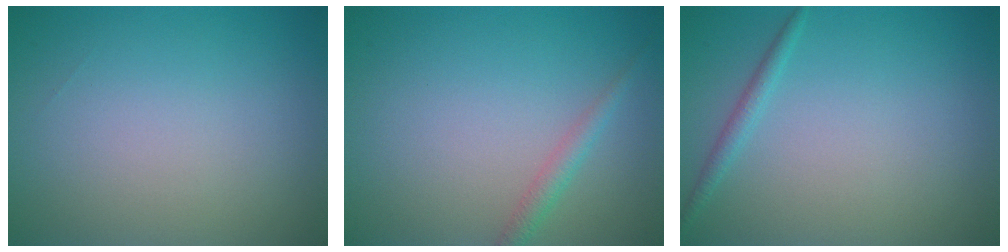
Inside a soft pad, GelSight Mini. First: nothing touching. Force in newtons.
{"total": 1.5, "press": 1.5, "slide": 0.0}
{"total": 1.2, "press": 1.2, "slide": 0.1}